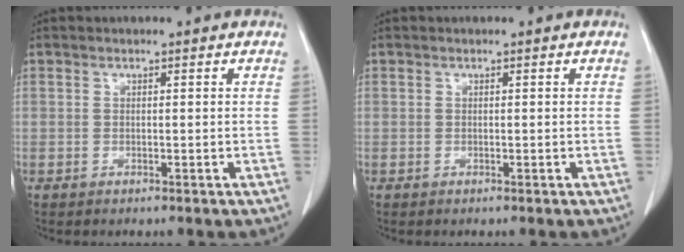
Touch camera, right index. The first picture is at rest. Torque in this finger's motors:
{"motor_torque": [-0.03, 0.01, 0.06, 0.01]}